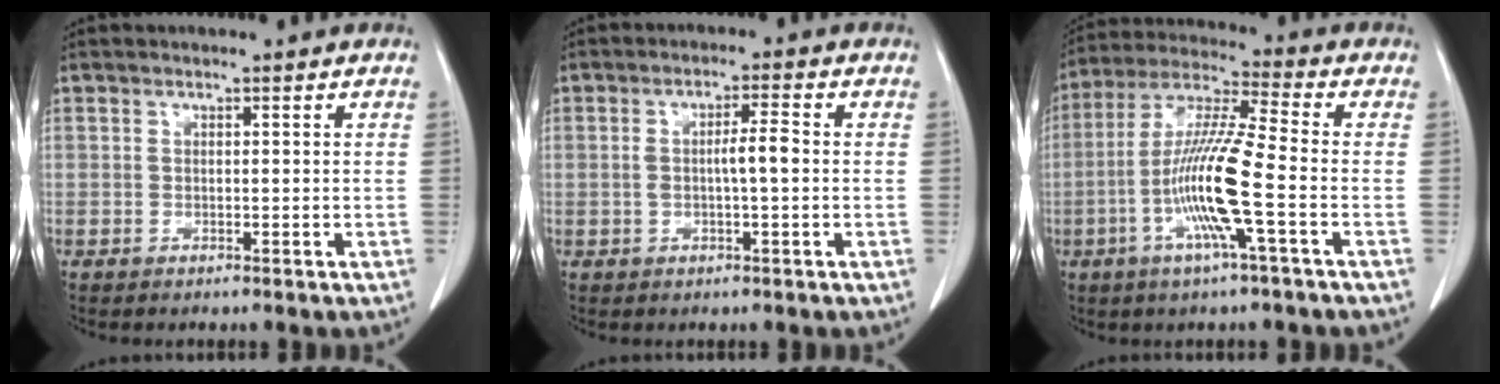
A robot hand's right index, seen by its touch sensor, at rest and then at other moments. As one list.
[{"total": 3.9, "force": [-0.1, 0.5, 3.8], "torque": [-0.066, 0.008, -0.001]}, {"total": 12.9, "force": [-3.4, -0.1, 12.4], "torque": [-0.248, -0.005, -0.075]}]